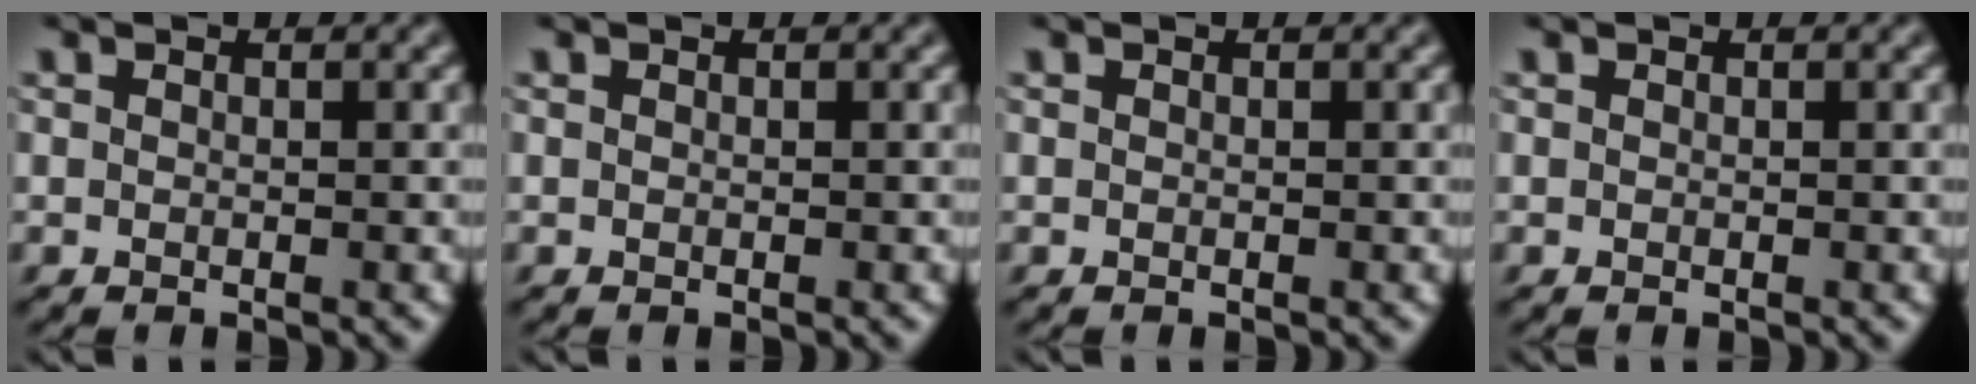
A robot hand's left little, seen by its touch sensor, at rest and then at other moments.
{"total": 0.0}
{"total": 0.0}
{"total": 0.0}